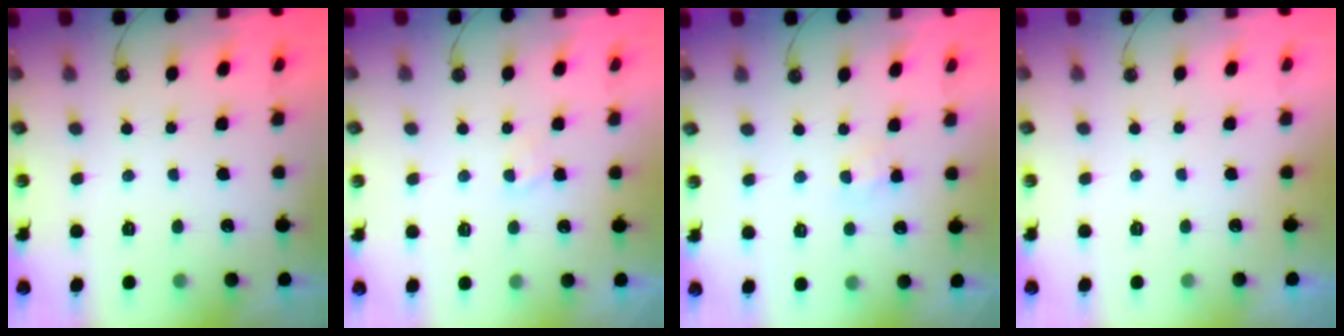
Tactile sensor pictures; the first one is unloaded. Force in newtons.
{"total": 2.8, "press": 2.8, "slide": 0.4}
{"total": 5.9, "press": 5.8, "slide": 0.7}
{"total": 0.0}